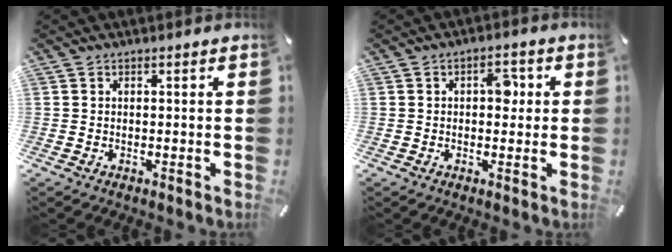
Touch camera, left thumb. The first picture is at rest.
{"total": 5.0, "force": [0.7, 2.9, 4.0], "torque": [-0.040, -0.004, 0.000]}